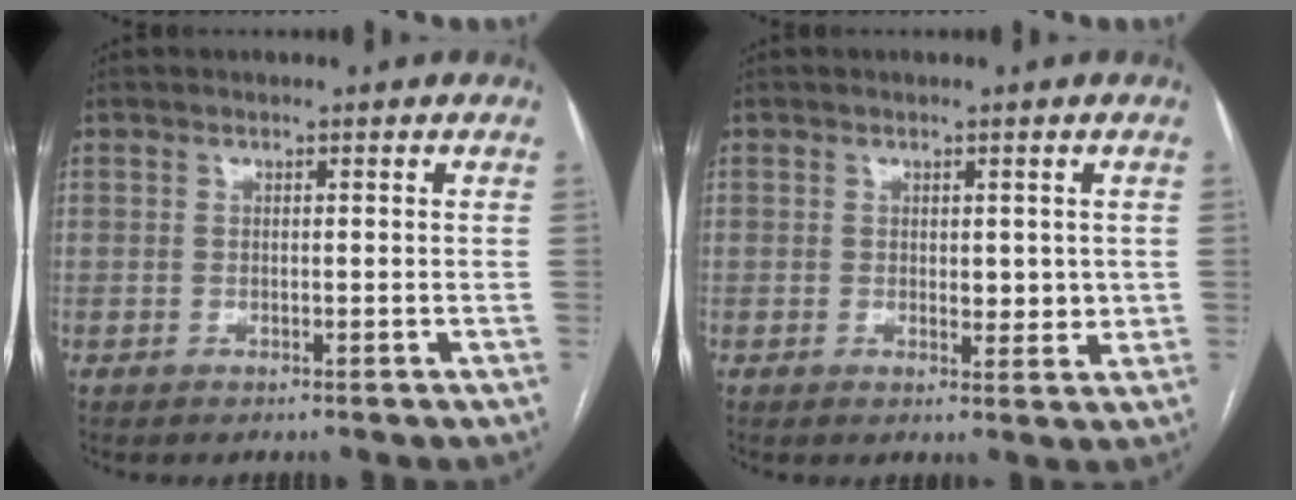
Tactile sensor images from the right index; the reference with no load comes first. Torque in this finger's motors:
{"motor_torque": [0.55, 0.08, 0.23, 0.04]}